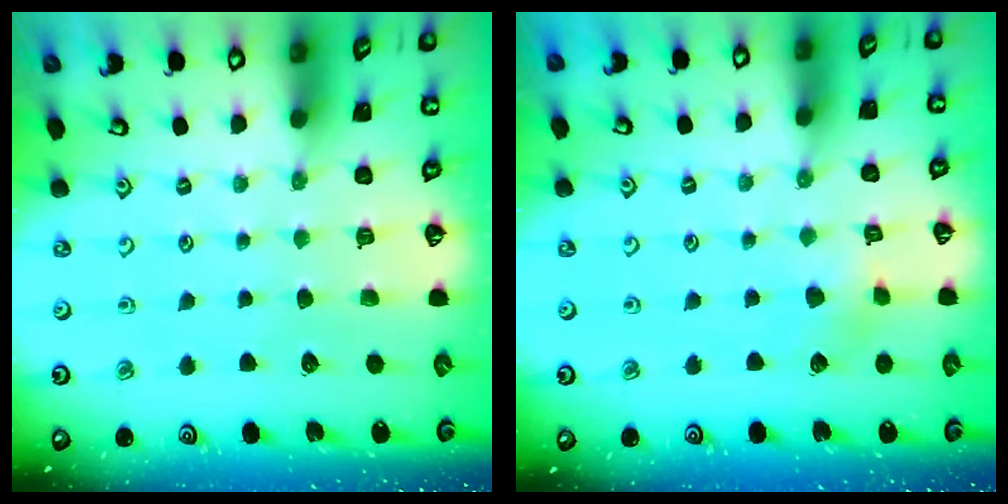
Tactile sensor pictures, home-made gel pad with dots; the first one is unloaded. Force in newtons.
{"total": 4.0, "press": 4.0, "slide": 0.5}